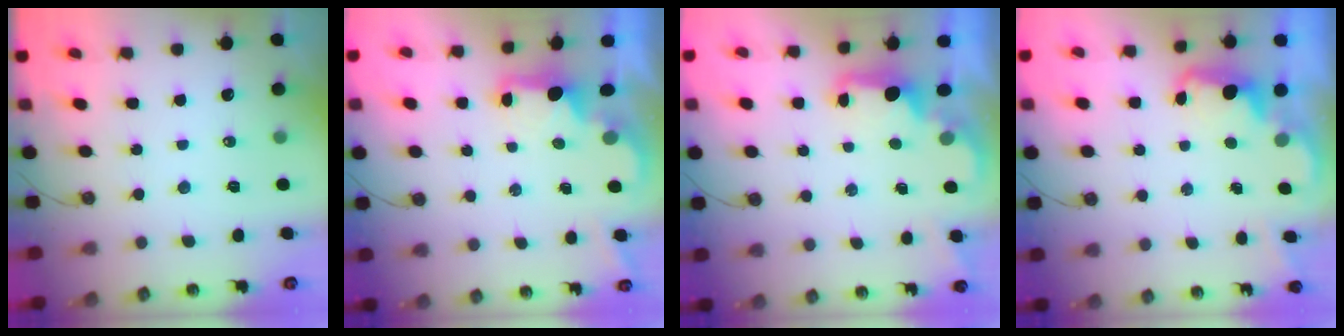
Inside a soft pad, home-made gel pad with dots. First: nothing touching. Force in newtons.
{"total": 2.2, "press": 2.0, "slide": 0.8}
{"total": 2.2, "press": 2.1, "slide": 0.8}
{"total": 2.2, "press": 2.1, "slide": 0.7}